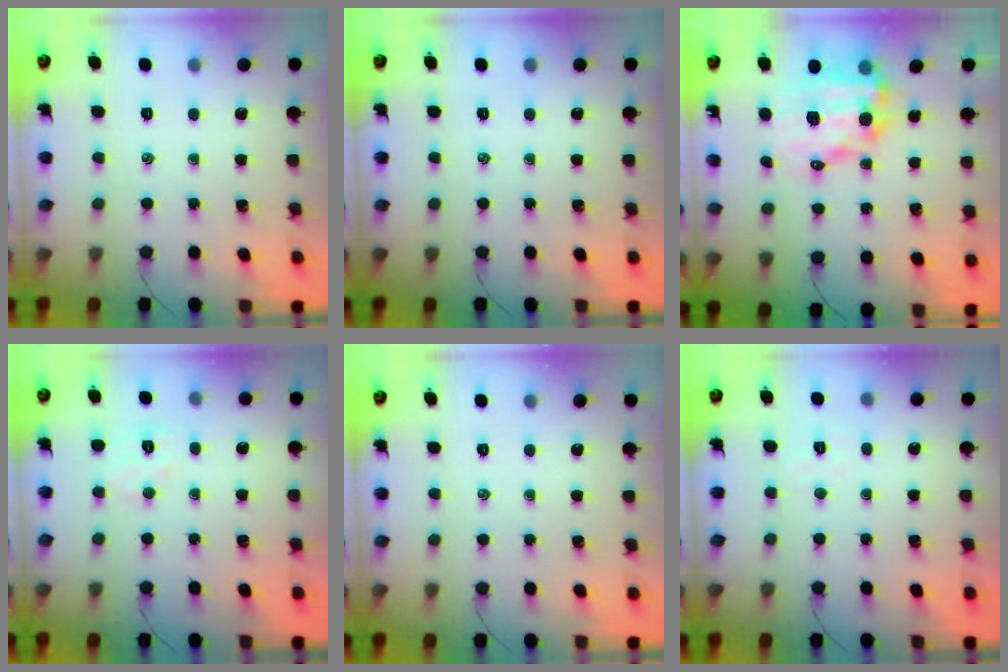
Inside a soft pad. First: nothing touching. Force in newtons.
{"total": 0.0}
{"total": 12.1, "press": 11.7, "slide": 3.0}
{"total": 6.4, "press": 6.3, "slide": 1.2}
{"total": 0.0}
{"total": 3.2, "press": 3.1, "slide": 0.8}